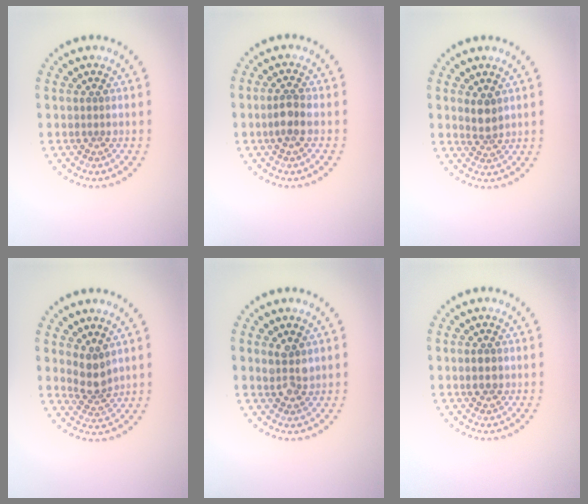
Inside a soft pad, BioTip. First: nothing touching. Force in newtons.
{"total": 1.9, "press": 1.8, "slide": 0.7}
{"total": 1.9, "press": 1.6, "slide": 1.1}
{"total": 2.5, "press": 1.9, "slide": 1.6}
{"total": 2.4, "press": 2.2, "slide": 0.9}
{"total": 1.2, "press": 1.2, "slide": 0.2}